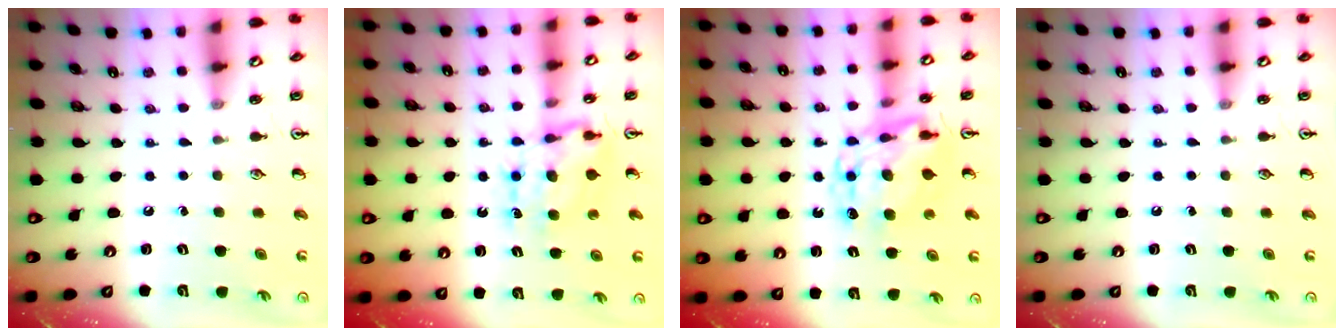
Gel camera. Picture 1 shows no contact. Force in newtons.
{"total": 7.3, "press": 7.3, "slide": 0.7}
{"total": 10.8, "press": 10.8, "slide": 0.8}
{"total": 0.0}